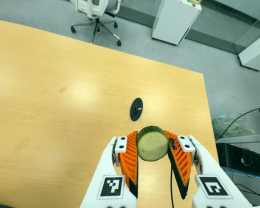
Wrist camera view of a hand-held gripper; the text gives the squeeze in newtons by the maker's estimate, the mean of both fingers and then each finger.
{"total": 11.2, "left": 10.8, "right": 11.7}